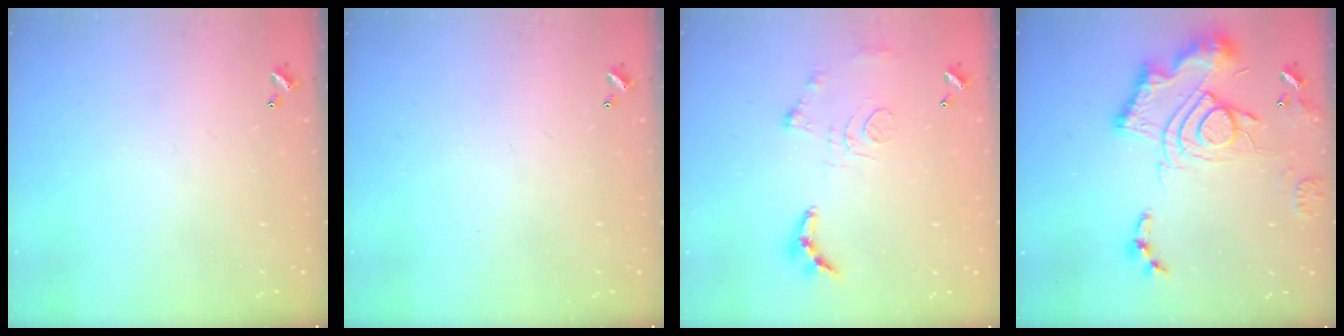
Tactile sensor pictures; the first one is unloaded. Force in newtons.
{"total": 0.0}
{"total": 10.7, "press": 10.6, "slide": 1.0}
{"total": 19.5, "press": 19.4, "slide": 2.0}